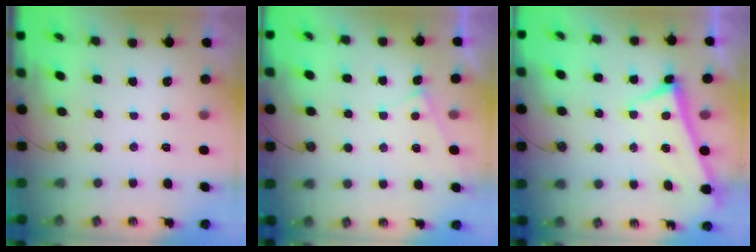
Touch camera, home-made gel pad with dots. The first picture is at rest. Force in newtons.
{"total": 5.5, "press": 5.5, "slide": 0.2}
{"total": 1.2, "press": 0.8, "slide": 0.9}